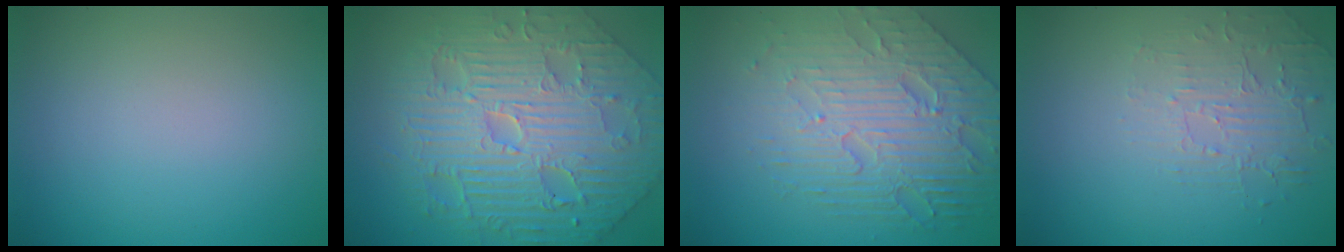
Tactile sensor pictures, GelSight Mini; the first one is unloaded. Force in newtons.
{"total": 9.4, "press": 7.1, "slide": 6.3}
{"total": 7.9, "press": 5.4, "slide": 5.8}
{"total": 1.9, "press": 1.0, "slide": 1.6}